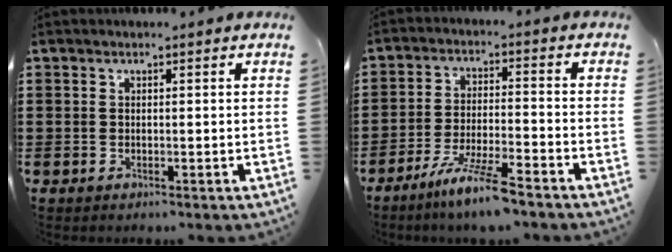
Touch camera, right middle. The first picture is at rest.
{"total": 7.5, "force": [-6.0, 0.1, 4.5], "torque": [-0.090, -0.010, -0.111]}